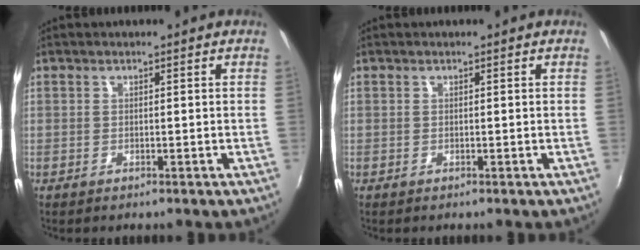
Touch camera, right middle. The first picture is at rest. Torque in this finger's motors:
{"motor_torque": [0.00, 0.00, 0.00, 0.00]}